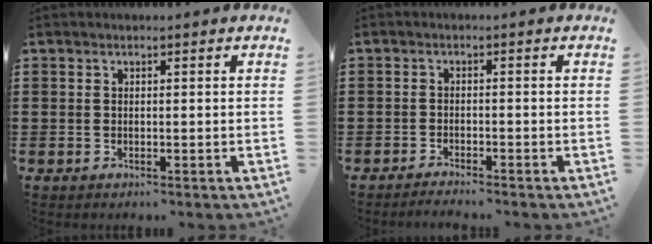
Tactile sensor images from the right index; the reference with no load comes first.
{"total": 1.6, "force": [-1.6, -0.1, 0.1], "torque": [-0.006, 0.002, -0.033]}